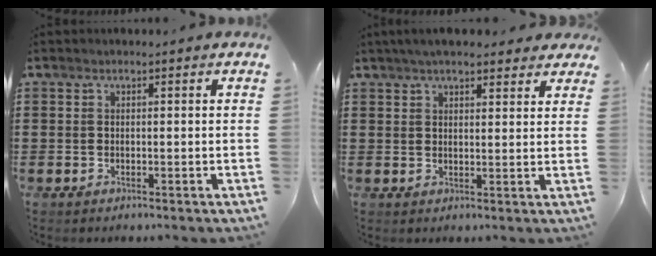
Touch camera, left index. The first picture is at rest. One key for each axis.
{"total": 4.6, "fx": 4.0, "fy": 1.1, "fz": 2.1, "tx": -0.052, "ty": 0.003, "tz": 0.073}